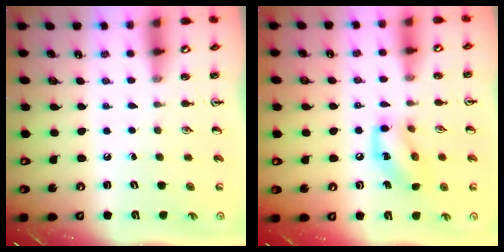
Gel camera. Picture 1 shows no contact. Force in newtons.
{"total": 11.5, "press": 11.3, "slide": 1.6}